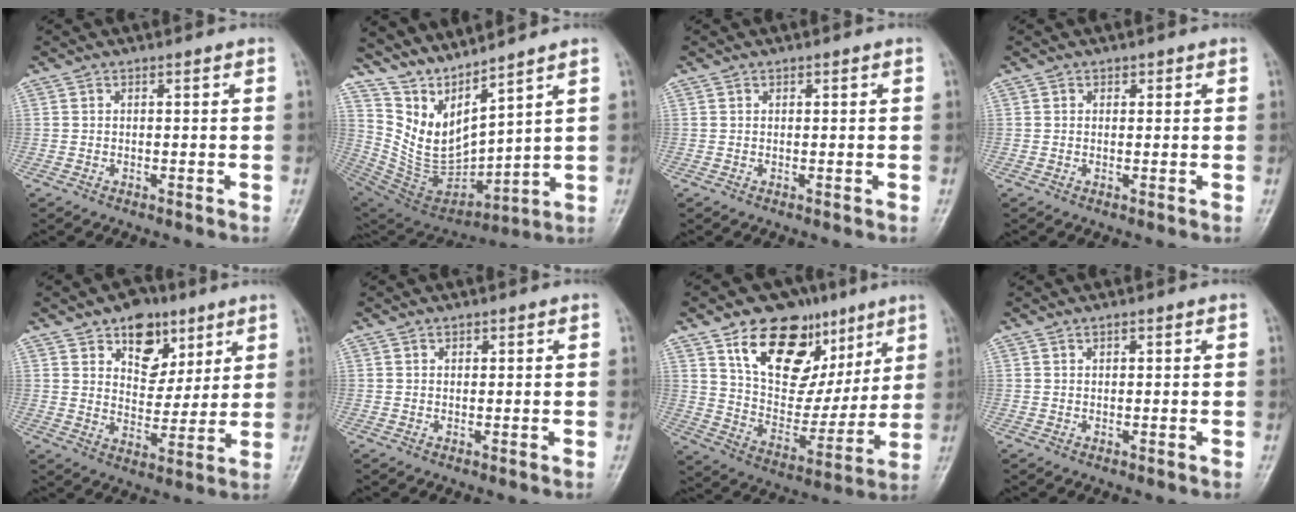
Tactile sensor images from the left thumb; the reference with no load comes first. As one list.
[{"total": 11.9, "force": [10.0, 2.6, 5.9], "torque": [-0.093, -0.076, 0.225]}, {"total": 0.0}, {"total": 0.8, "force": [0.4, 0.7, 0.2], "torque": [0.007, -0.001, 0.004]}, {"total": 11.0, "force": [6.2, 7.4, 5.4], "torque": [-0.043, -0.029, 0.098]}, {"total": 0.8, "force": [0.5, 0.6, 0.3], "torque": [0.000, -0.002, 0.006]}, {"total": 21.6, "force": [11.1, 13.4, 12.8], "torque": [-0.144, -0.037, 0.189]}, {"total": 0.7, "force": [0.4, 0.4, 0.4], "torque": [-0.005, -0.002, 0.007]}]